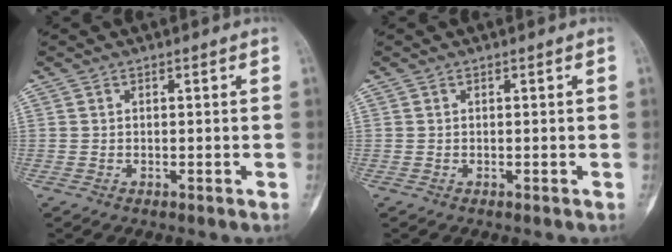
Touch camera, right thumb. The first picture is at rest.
{"total": 0.0}